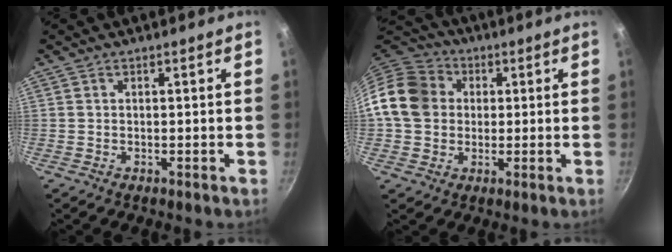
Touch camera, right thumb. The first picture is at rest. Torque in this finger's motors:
{"motor_torque": [0.90, 0.92, 1.23, -0.49, 0.16]}